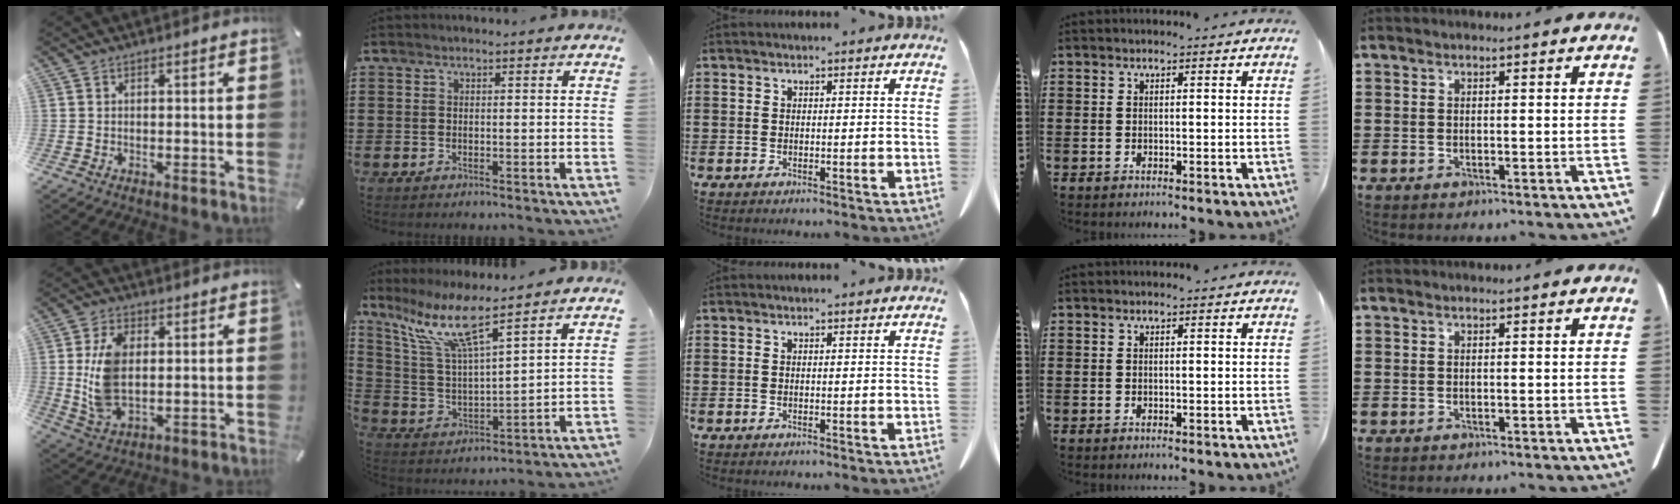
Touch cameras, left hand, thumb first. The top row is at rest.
{"thumb": {"total": 10.8, "force": [1.6, 6.8, 8.3], "torque": [-0.189, -0.003, 0.026]}, "index": {"total": 9.9, "force": [7.0, 1.3, 6.9], "torque": [-0.164, -0.033, 0.119]}}